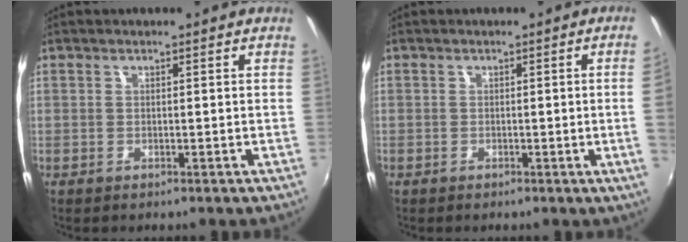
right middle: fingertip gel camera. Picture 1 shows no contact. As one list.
[{"total": 2.5, "force": [-0.1, -1.4, 2.0], "torque": [-0.032, -0.010, 0.004]}]